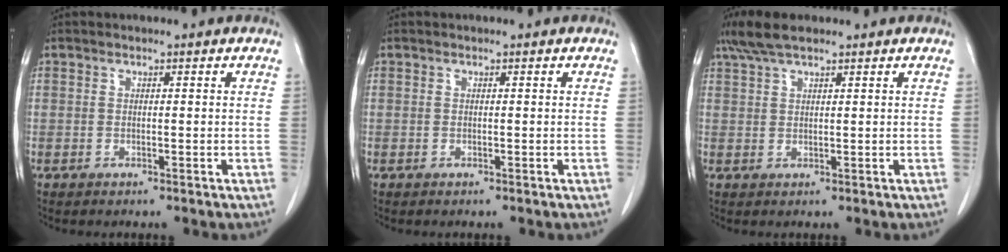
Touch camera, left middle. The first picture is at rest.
{"total": 0.0}
{"total": 4.9, "force": [3.7, 1.1, 2.9], "torque": [-0.066, 0.020, 0.074]}